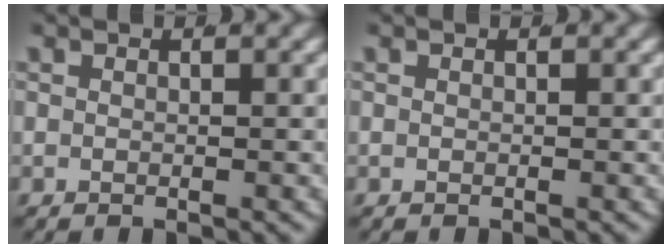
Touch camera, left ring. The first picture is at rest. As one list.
[{"total": 0.0}]